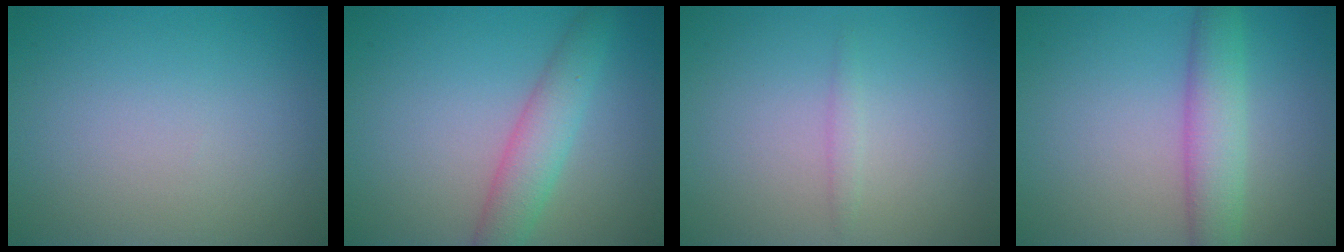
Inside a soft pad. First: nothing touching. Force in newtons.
{"total": 3.7, "press": 3.7, "slide": 0.1}
{"total": 0.8, "press": 0.8, "slide": 0.0}
{"total": 4.2, "press": 4.2, "slide": 0.3}